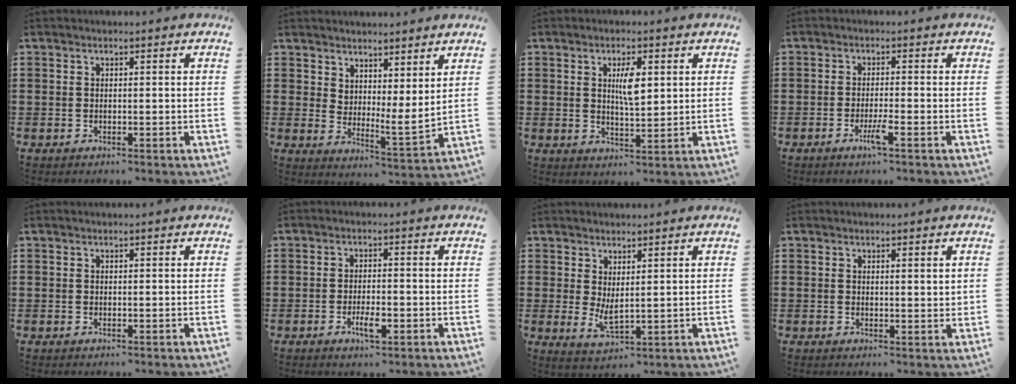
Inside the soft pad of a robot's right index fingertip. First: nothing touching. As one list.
[{"total": 4.8, "force": [4.5, 1.0, 1.3], "torque": [-0.042, -0.023, 0.085]}, {"total": 4.9, "force": [1.4, 1.5, 4.4], "torque": [-0.082, 0.005, 0.019]}, {"total": 3.3, "force": [-1.7, -0.1, 2.8], "torque": [-0.060, -0.015, -0.034]}, {"total": 0.0}, {"total": 3.5, "force": [-1.6, 1.1, 2.9], "torque": [-0.056, 0.000, -0.029]}, {"total": 3.1, "force": [0.9, 0.9, 2.9], "torque": [-0.062, -0.009, 0.017]}, {"total": 1.0, "force": [0.6, 0.2, 0.8], "torque": [-0.016, 0.004, 0.010]}]